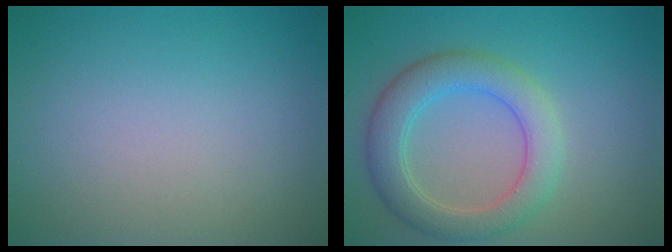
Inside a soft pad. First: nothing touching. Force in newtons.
{"total": 4.9, "press": 4.9, "slide": 0.3}